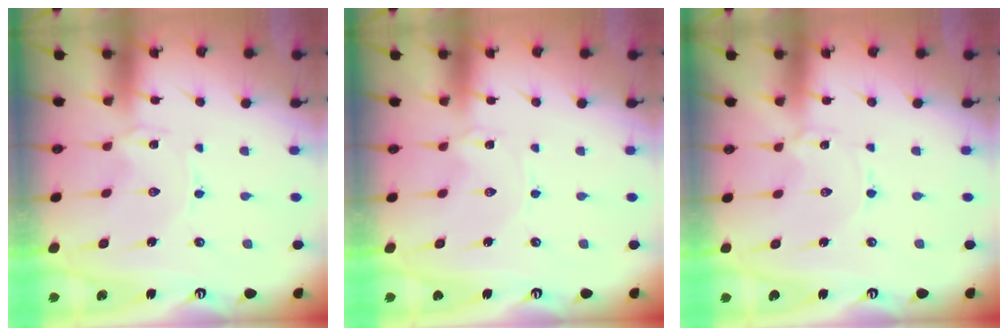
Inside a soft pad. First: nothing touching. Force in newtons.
{"total": 0.0}
{"total": 2.2, "press": 2.2, "slide": 0.3}